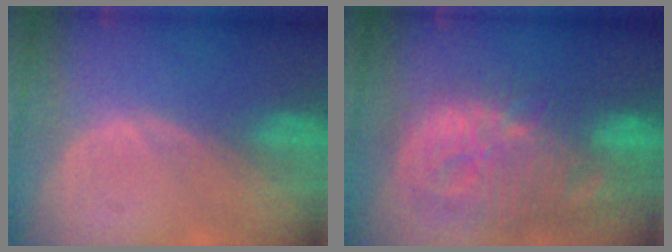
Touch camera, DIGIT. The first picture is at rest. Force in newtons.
{"total": 14.5, "press": 12.7, "slide": 7.1}